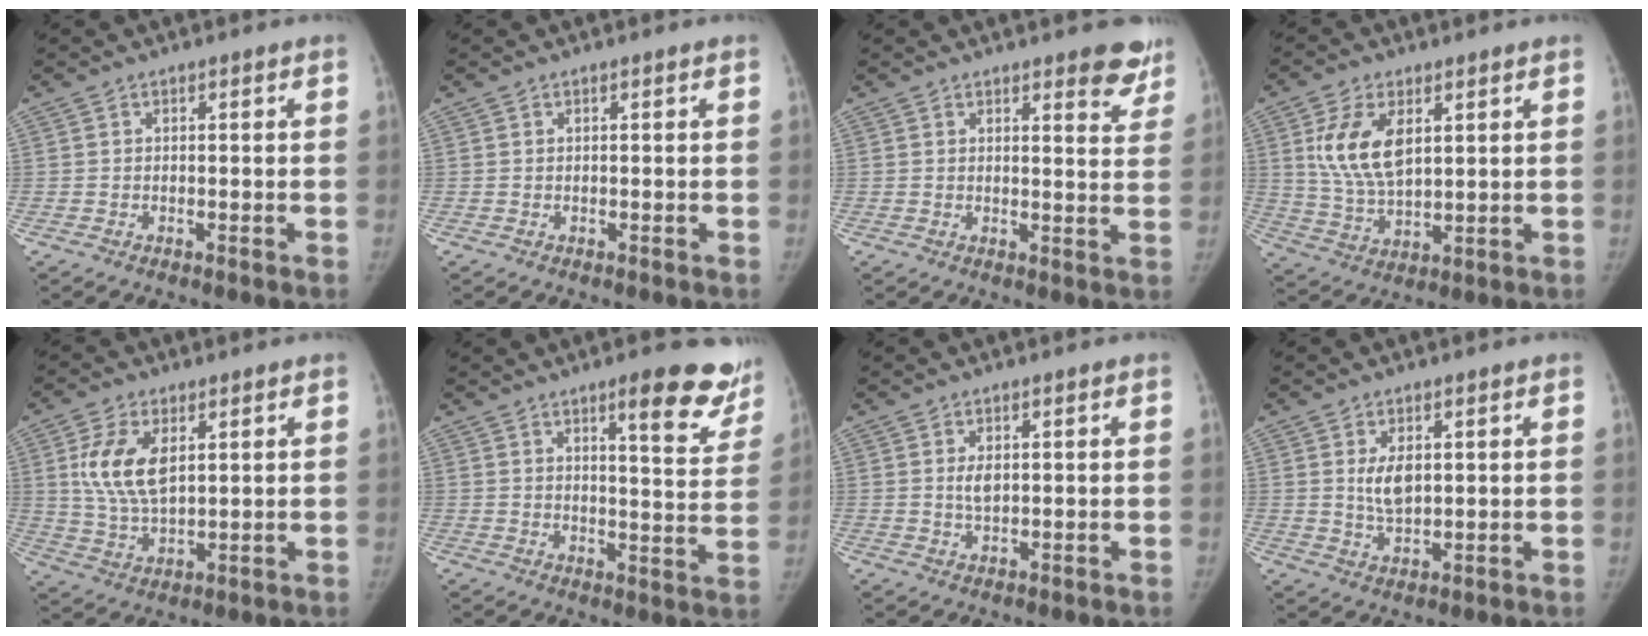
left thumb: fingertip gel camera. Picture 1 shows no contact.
{"total": 0.0}
{"total": 6.7, "force": [5.1, 2.2, 3.7], "torque": [-0.013, -0.030, 0.051]}
{"total": 11.6, "force": [3.7, 6.3, 9.0], "torque": [-0.165, -0.015, 0.078]}
{"total": 10.7, "force": [3.3, 5.8, 8.4], "torque": [-0.159, -0.014, 0.069]}
{"total": 13.7, "force": [9.2, 3.5, 9.4], "torque": [-0.075, -0.056, 0.114]}
{"total": 2.7, "force": [0.8, 1.4, 2.2], "torque": [-0.037, -0.008, 0.016]}
{"total": 5.2, "force": [1.5, 2.7, 4.1], "torque": [-0.065, -0.016, 0.033]}